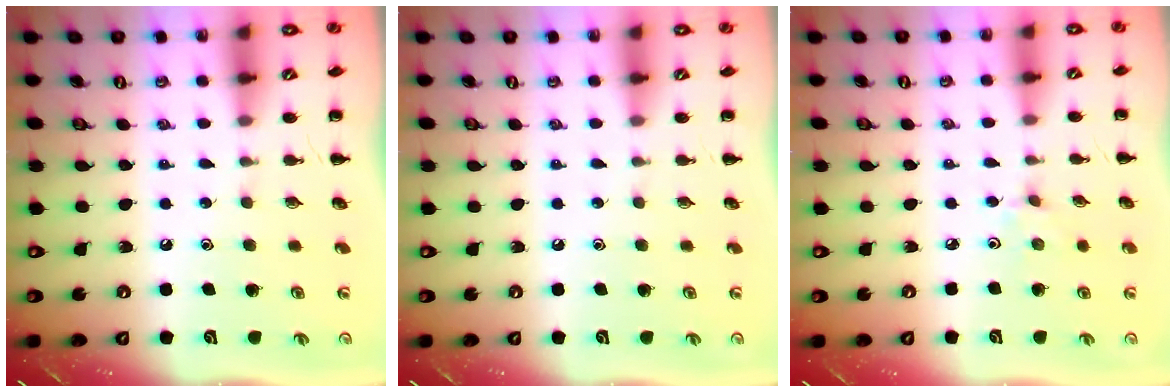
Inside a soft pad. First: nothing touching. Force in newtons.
{"total": 0.0}
{"total": 2.0, "press": 1.9, "slide": 0.7}